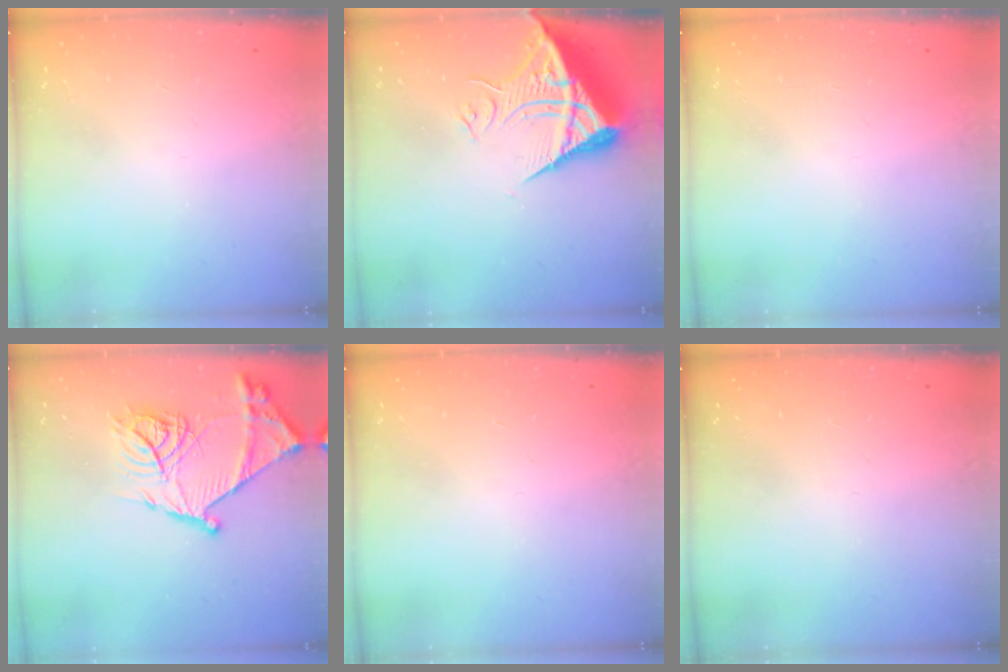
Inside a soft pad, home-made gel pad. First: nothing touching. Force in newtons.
{"total": 11.0, "press": 10.9, "slide": 1.2}
{"total": 0.0}
{"total": 18.9, "press": 18.8, "slide": 1.8}
{"total": 0.0}
{"total": 0.0}